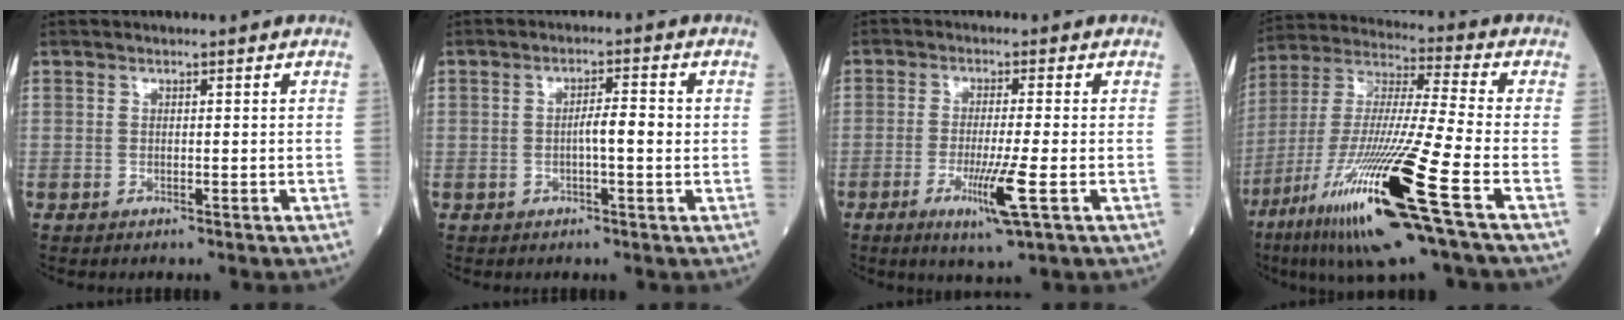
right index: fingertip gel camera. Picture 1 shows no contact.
{"total": 3.5, "force": [-0.2, 0.4, 3.5], "torque": [-0.057, 0.006, -0.004]}
{"total": 7.2, "force": [-2.6, -0.5, 6.7], "torque": [-0.126, -0.022, -0.046]}
{"total": 22.2, "force": [-10.2, 0.2, 19.7], "torque": [-0.396, -0.051, -0.193]}